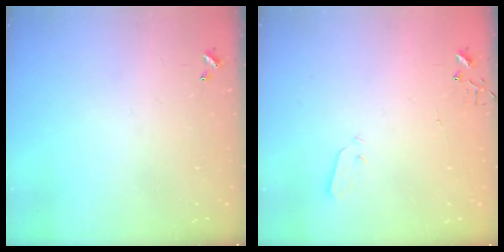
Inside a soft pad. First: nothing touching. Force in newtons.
{"total": 2.0, "press": 2.0, "slide": 0.4}